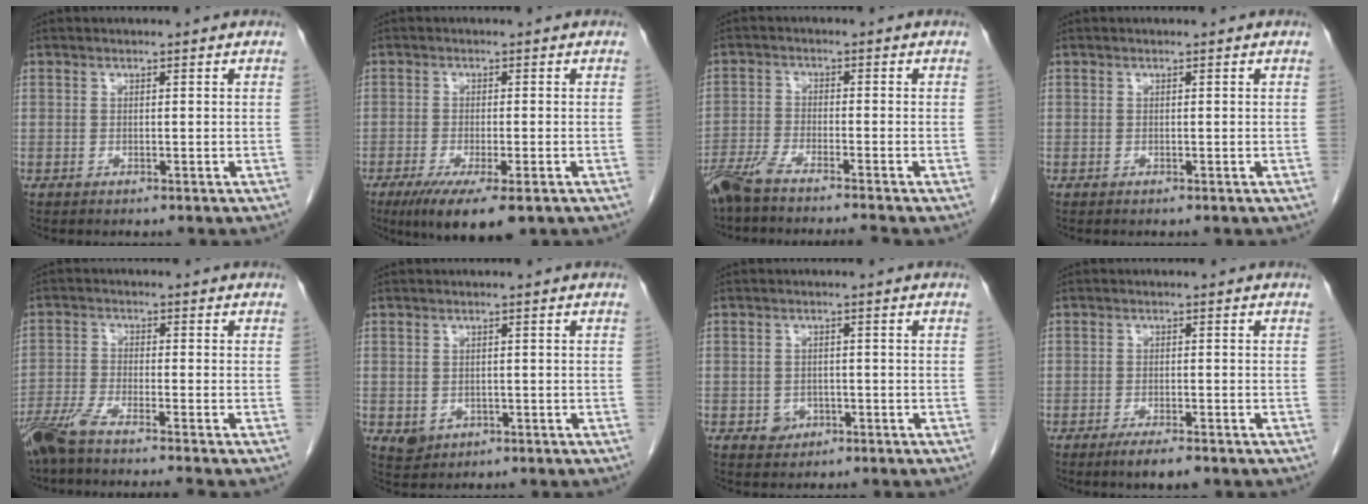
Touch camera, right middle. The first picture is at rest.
{"total": 8.6, "force": [-5.3, 1.7, 6.6], "torque": [-0.106, -0.024, -0.082]}
{"total": 7.5, "force": [-6.7, -0.5, 3.4], "torque": [-0.056, -0.016, -0.119]}
{"total": 0.0}
{"total": 7.7, "force": [-6.5, -0.7, 4.0], "torque": [-0.069, -0.022, -0.118]}
{"total": 2.6, "force": [-0.7, 2.3, 1.0], "torque": [-0.015, 0.001, 0.002]}
{"total": 2.4, "force": [-1.0, 2.0, 0.8], "torque": [-0.008, 0.007, -0.010]}
{"total": 3.4, "force": [-2.4, 0.5, 2.3], "torque": [-0.043, -0.005, -0.038]}